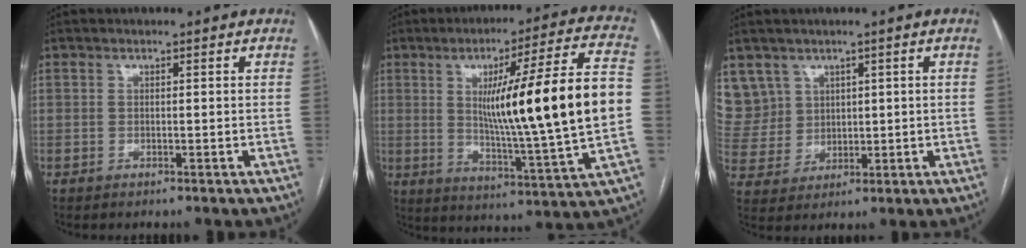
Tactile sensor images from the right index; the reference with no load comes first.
{"total": 23.0, "force": [1.3, -0.3, 23.0], "torque": [-0.335, 0.000, 0.012]}
{"total": 9.0, "force": [4.6, 7.7, 0.5], "torque": [-0.026, 0.032, 0.115]}